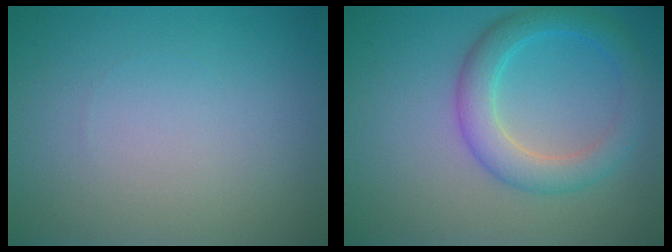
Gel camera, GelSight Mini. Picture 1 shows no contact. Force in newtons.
{"total": 4.2, "press": 4.2, "slide": 0.2}